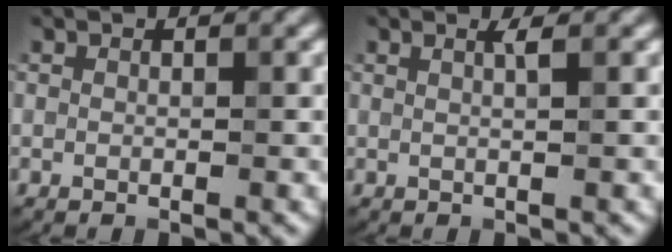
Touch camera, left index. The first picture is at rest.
{"total": 1.3, "force": [0.5, 0.4, 1.1], "torque": [-0.012, 0.000, 0.002]}